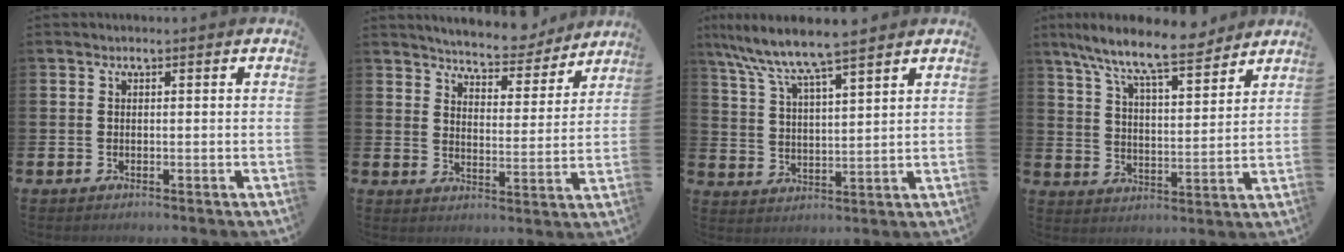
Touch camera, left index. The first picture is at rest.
{"total": 6.4, "force": [6.2, 0.9, 0.9], "torque": [-0.033, -0.046, 0.108]}
{"total": 8.3, "force": [7.5, 0.4, 3.5], "torque": [-0.099, -0.033, 0.133]}
{"total": 9.8, "force": [8.8, 1.3, 4.1], "torque": [-0.110, -0.052, 0.152]}